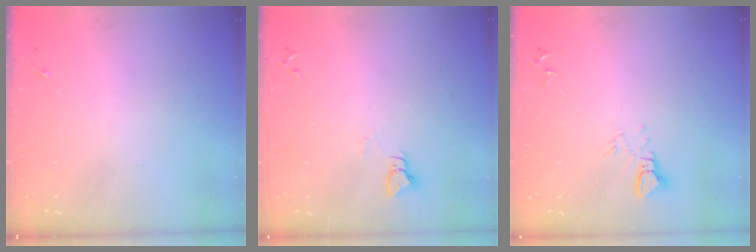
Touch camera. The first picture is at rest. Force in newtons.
{"total": 2.9, "press": 2.9, "slide": 0.3}
{"total": 3.8, "press": 3.8, "slide": 0.3}